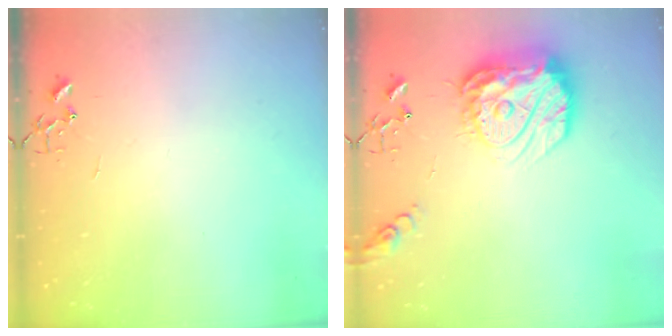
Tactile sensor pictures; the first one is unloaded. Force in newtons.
{"total": 18.2, "press": 18.1, "slide": 1.7}